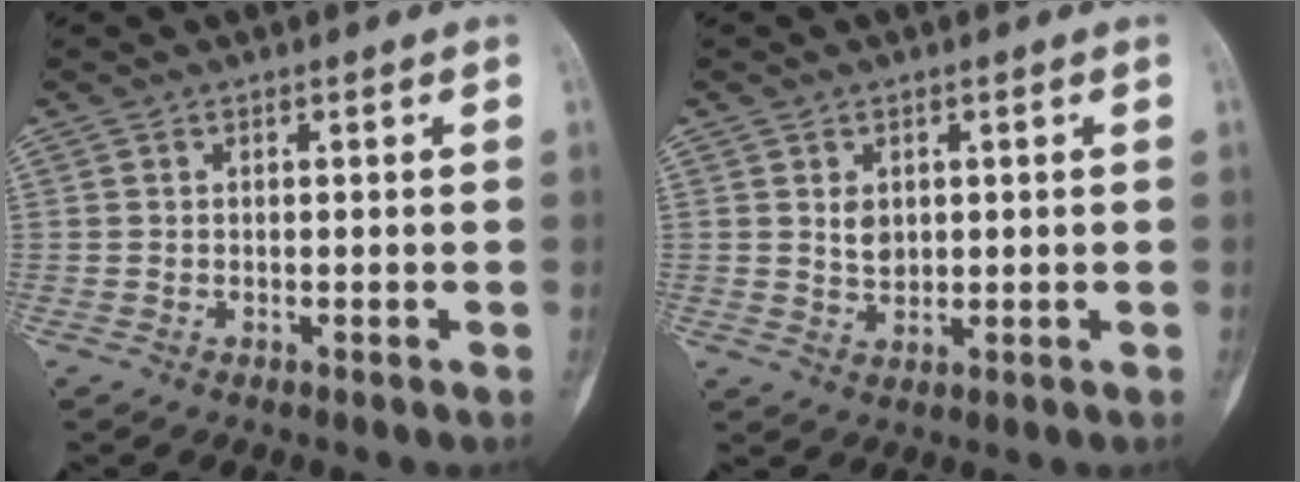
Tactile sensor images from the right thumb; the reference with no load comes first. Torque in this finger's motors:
{"motor_torque": [0.39, 0.02, 0.13, -0.21, 0.10]}